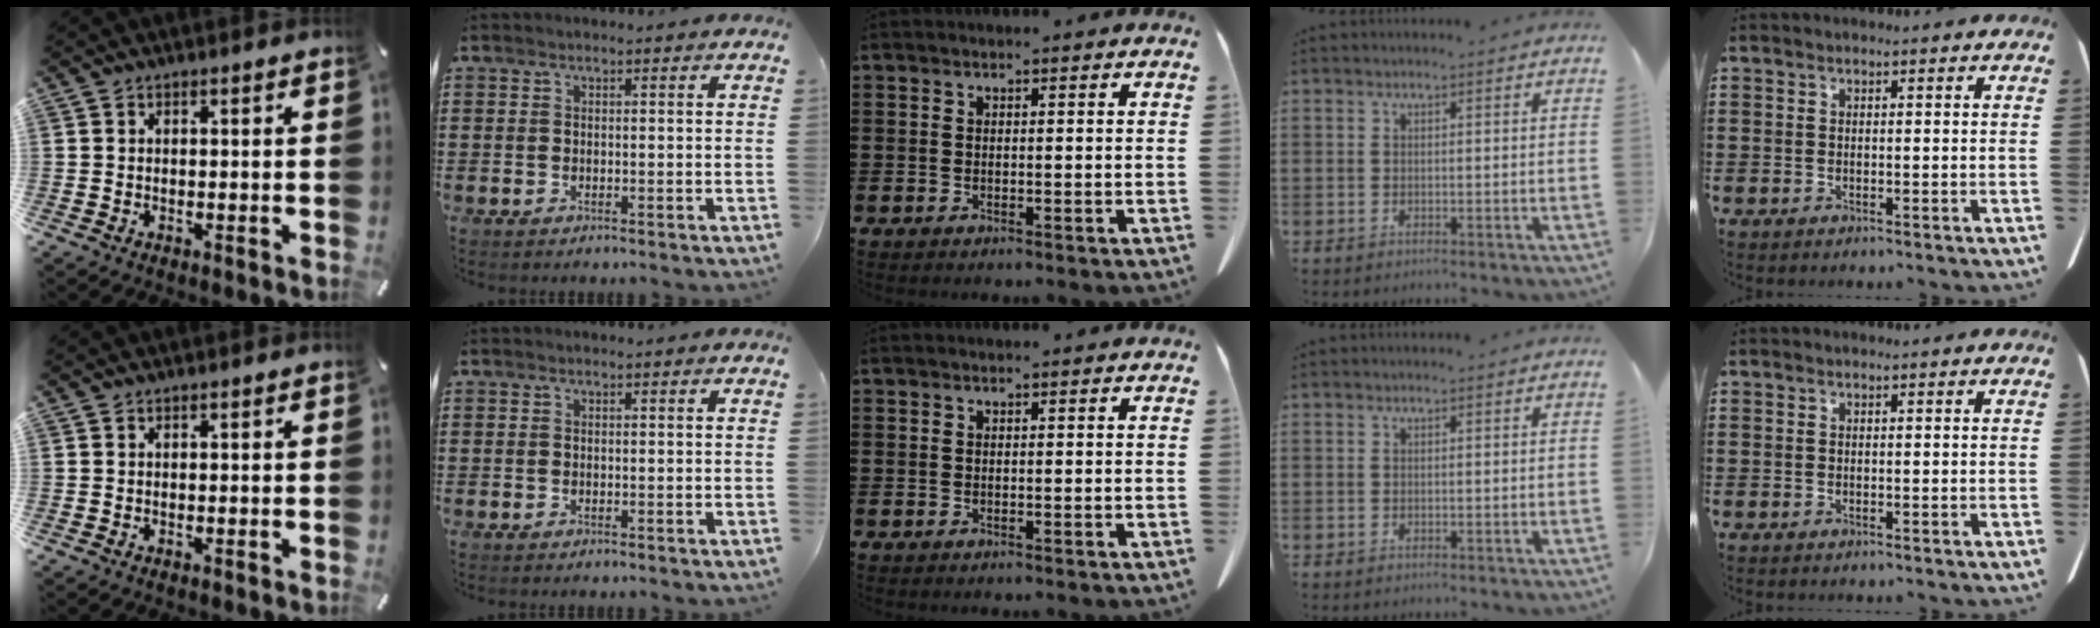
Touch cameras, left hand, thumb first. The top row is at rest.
{}